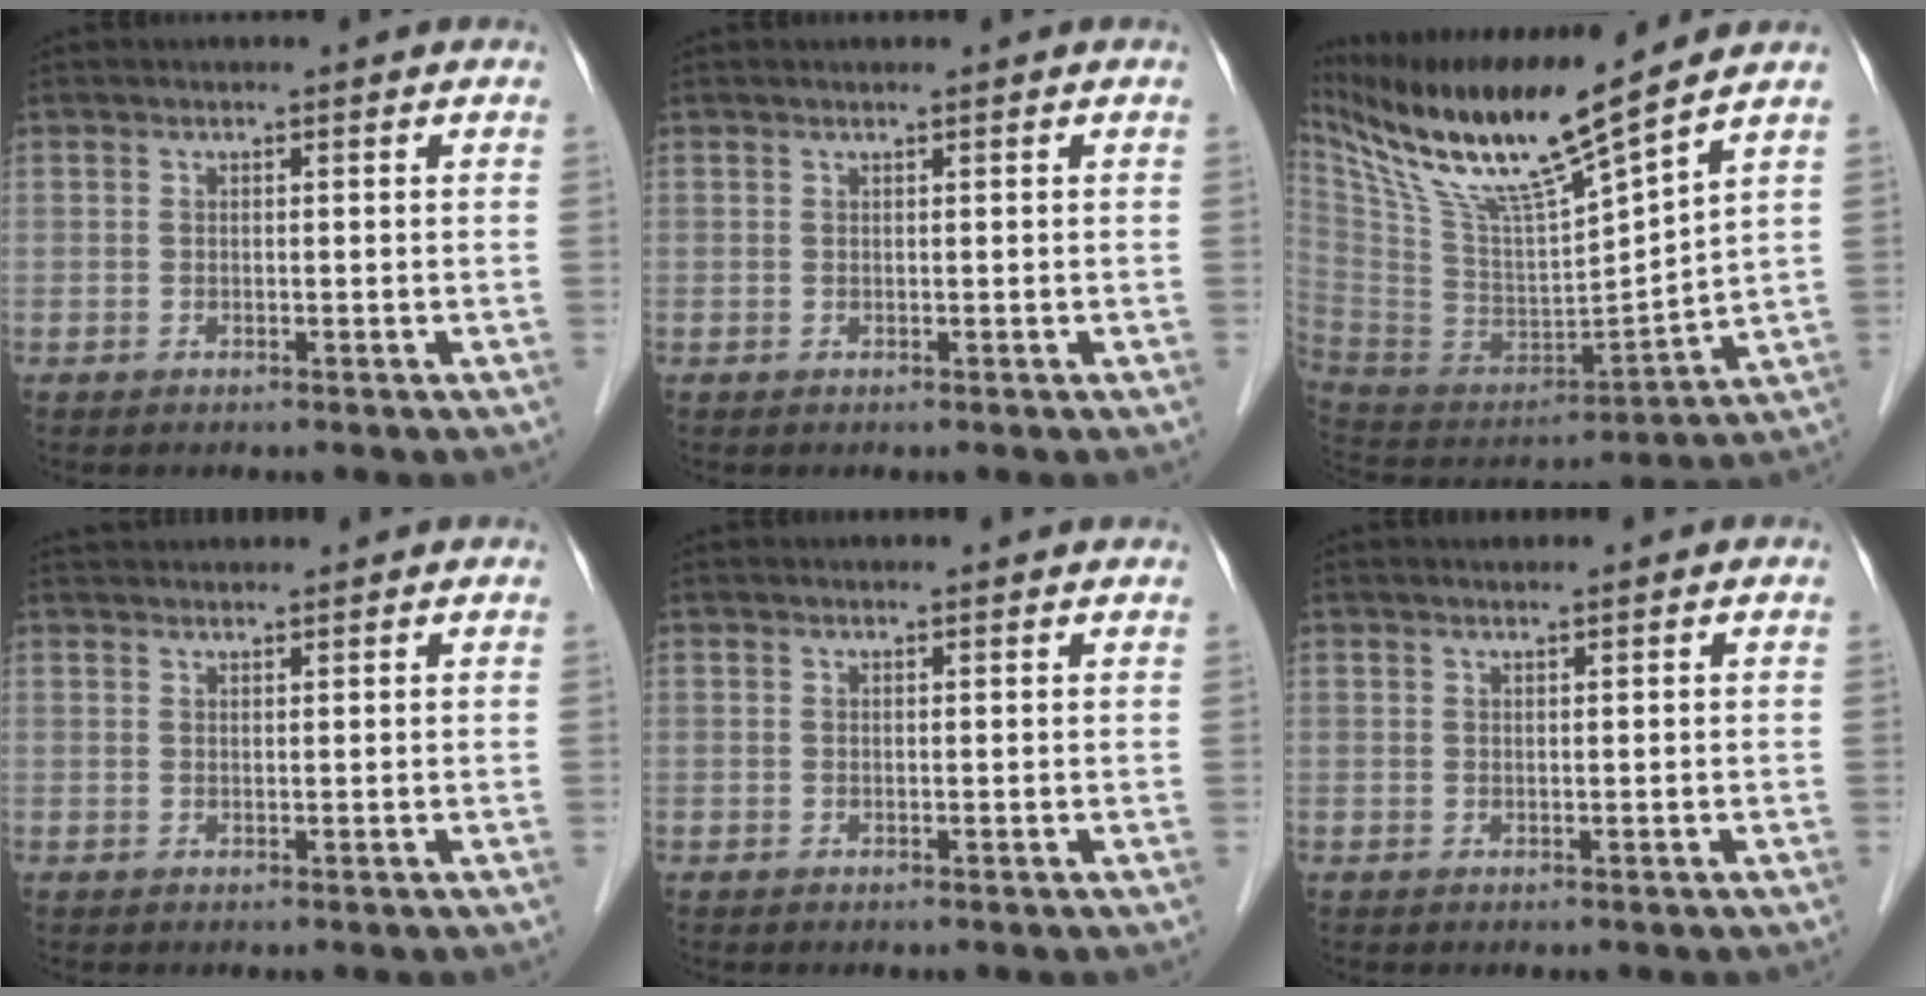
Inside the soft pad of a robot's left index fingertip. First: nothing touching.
{"total": 0.0}
{"total": 17.6, "force": [13.2, 0.1, 11.7], "torque": [-0.223, -0.006, 0.254]}
{"total": 5.0, "force": [4.8, 0.4, 1.4], "torque": [-0.017, 0.039, 0.071]}
{"total": 2.6, "force": [2.5, 0.3, 0.5], "torque": [-0.011, 0.015, 0.026]}
{"total": 1.0, "force": [1.0, 0.0, 0.4], "torque": [-0.008, 0.006, 0.018]}